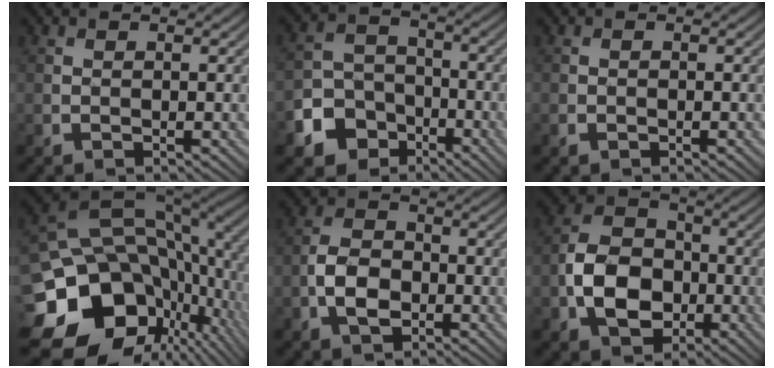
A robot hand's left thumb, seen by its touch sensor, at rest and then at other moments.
{"total": 8.3, "force": [-4.4, 6.5, 2.9], "torque": [-0.071, -0.020, -0.099]}
{"total": 0.8, "force": [-0.5, 0.5, 0.4], "torque": [-0.007, -0.004, -0.008]}
{"total": 19.9, "force": [-3.1, 15.4, 12.2], "torque": [-0.261, -0.024, -0.011]}
{"total": 5.4, "force": [-2.0, 3.6, 3.5], "torque": [-0.070, 0.000, -0.044]}
{"total": 9.3, "force": [-2.6, 7.0, 5.5], "torque": [-0.112, -0.005, -0.060]}